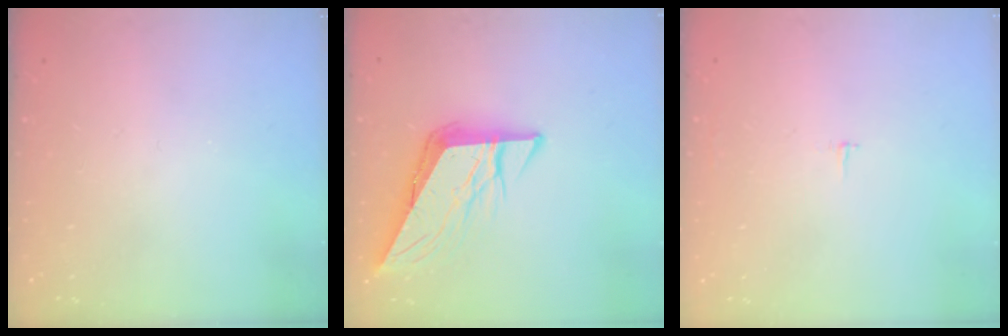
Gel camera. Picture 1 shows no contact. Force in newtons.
{"total": 9.3, "press": 9.2, "slide": 1.2}
{"total": 1.8, "press": 1.8, "slide": 0.1}